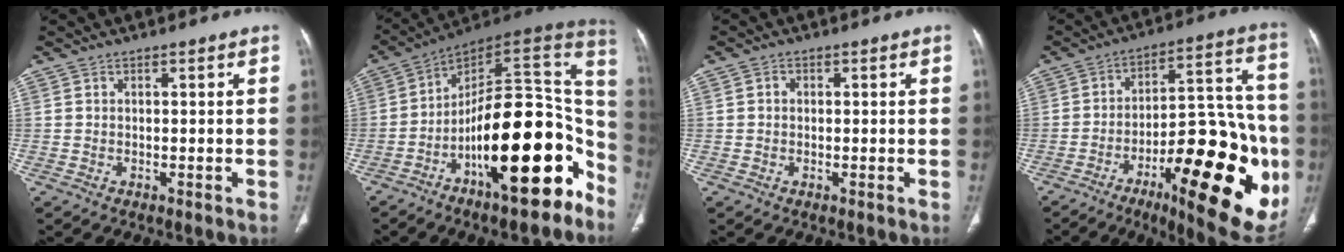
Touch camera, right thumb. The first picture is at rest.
{"total": 24.7, "force": [-11.1, 9.8, 19.8], "torque": [-0.231, 0.102, -0.171]}
{"total": 1.1, "force": [0.0, 1.0, 0.4], "torque": [-0.001, 0.003, -0.003]}
{"total": 30.4, "force": [-10.3, 10.5, 26.6], "torque": [-0.319, 0.047, -0.136]}